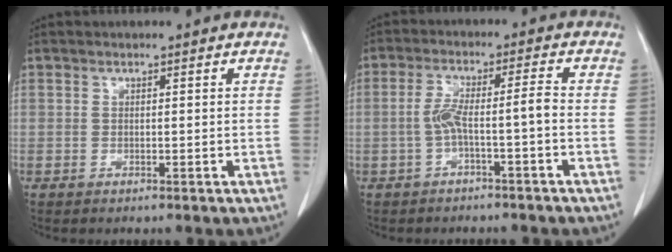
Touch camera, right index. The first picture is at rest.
{"total": 5.0, "force": [-1.7, 0.0, 4.7], "torque": [-0.095, 0.023, -0.026]}